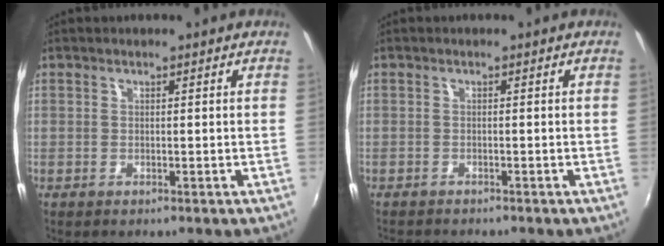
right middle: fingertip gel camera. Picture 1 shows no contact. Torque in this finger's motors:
{"motor_torque": [0.59, -0.74, 0.09, 0.06]}